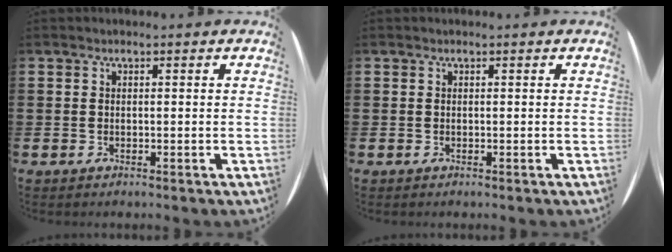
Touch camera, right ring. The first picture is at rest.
{"total": 0.0}